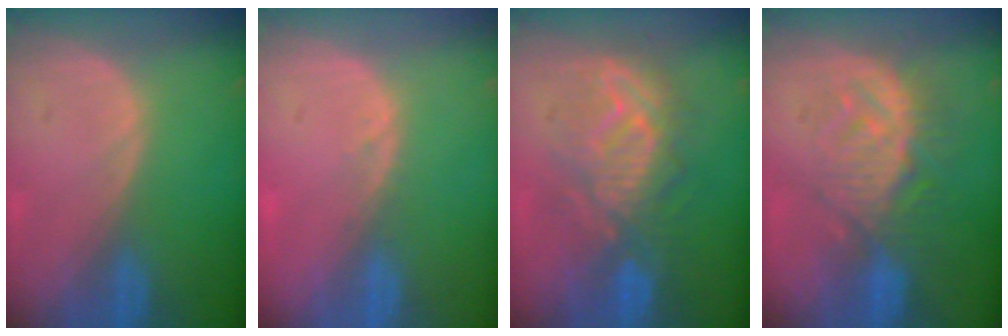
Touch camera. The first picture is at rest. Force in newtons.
{"total": 1.0, "press": 0.9, "slide": 0.3}
{"total": 9.2, "press": 9.2, "slide": 0.2}
{"total": 9.3, "press": 8.6, "slide": 3.6}